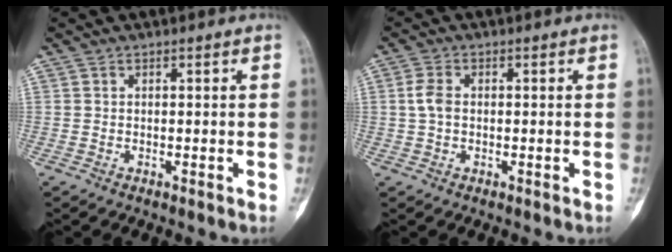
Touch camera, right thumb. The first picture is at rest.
{"total": 3.1, "force": [0.2, 2.0, 2.4], "torque": [-0.053, 0.008, -0.001]}